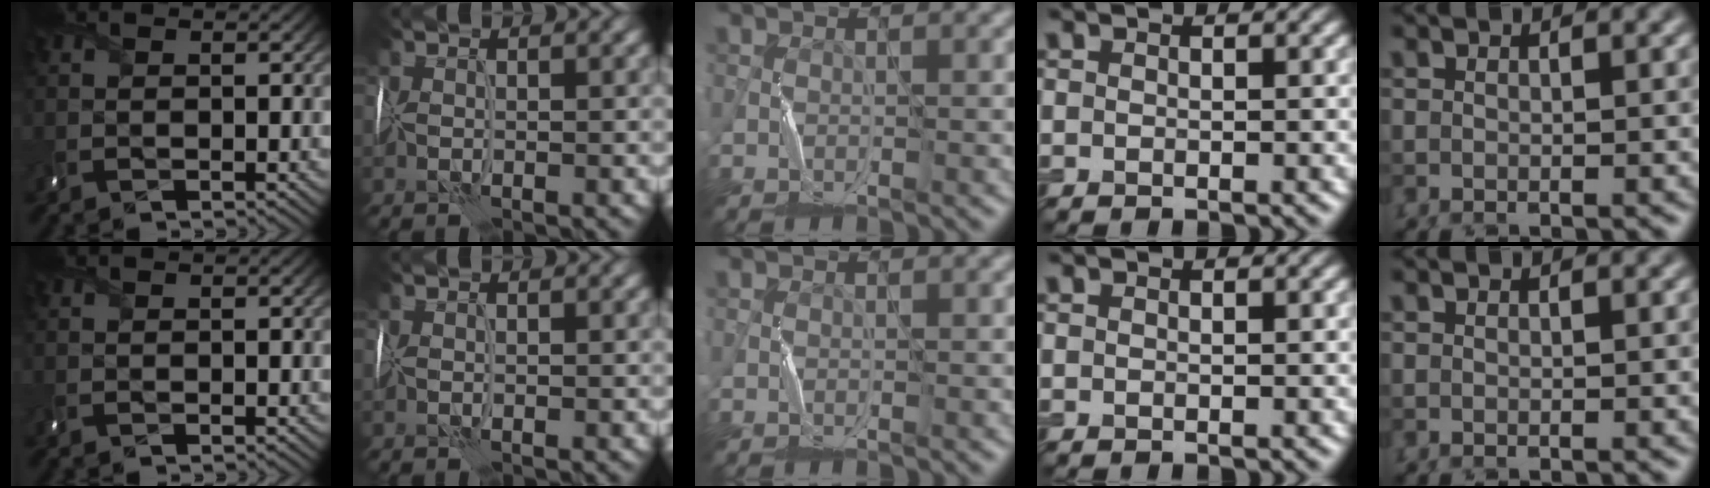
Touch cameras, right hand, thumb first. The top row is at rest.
{}